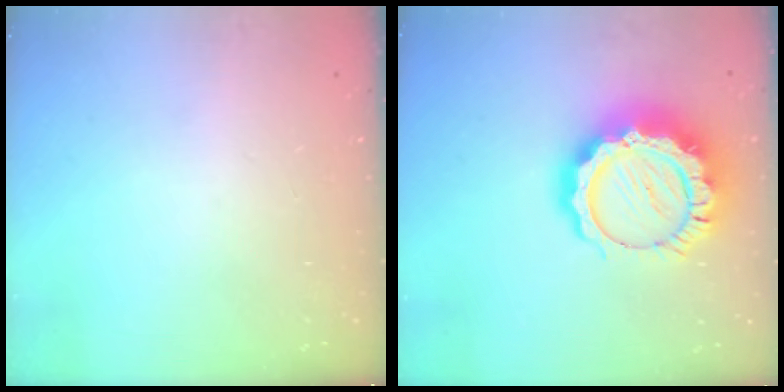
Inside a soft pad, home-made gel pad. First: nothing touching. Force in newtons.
{"total": 18.2, "press": 18.1, "slide": 1.7}